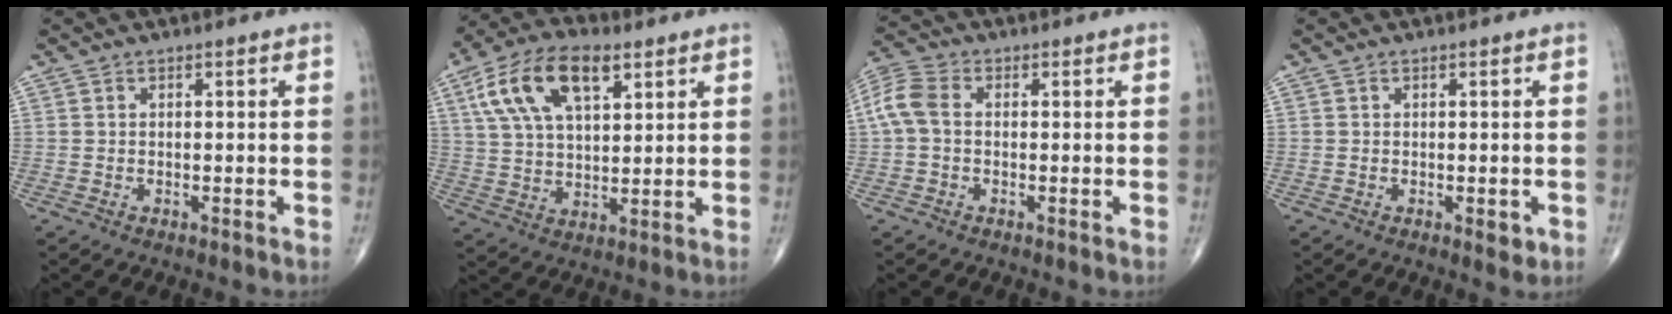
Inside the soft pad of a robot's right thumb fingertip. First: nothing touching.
{"total": 15.4, "force": [6.8, 7.7, 11.5], "torque": [-0.204, 0.000, 0.123]}
{"total": 6.3, "force": [0.1, 4.2, 4.7], "torque": [-0.111, 0.019, -0.006]}
{"total": 2.0, "force": [-0.5, 1.0, 1.7], "torque": [-0.013, -0.003, -0.005]}